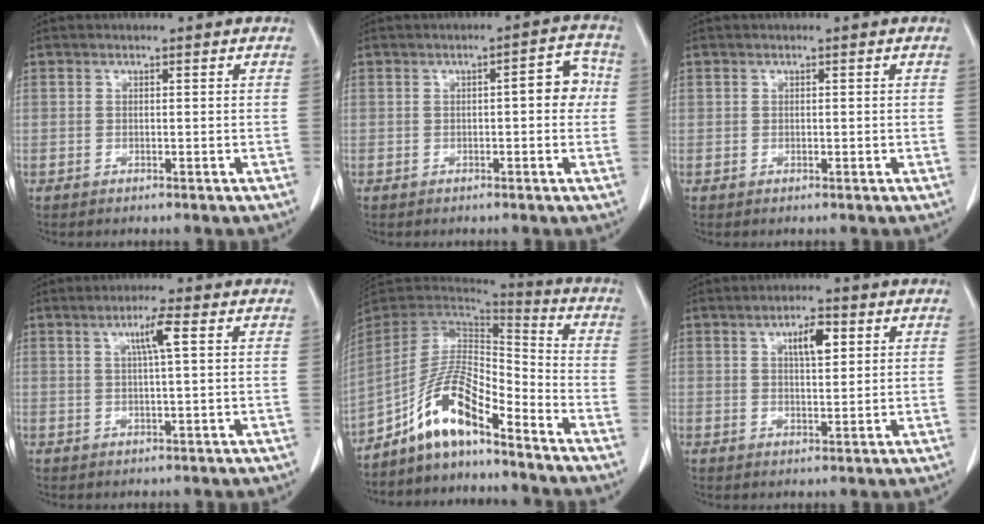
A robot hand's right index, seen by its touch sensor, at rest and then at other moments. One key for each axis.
{"total": 4.9, "fx": 0.2, "fy": 1.4, "fz": 4.6, "tx": -0.053, "ty": 0.019, "tz": -0.002}
{"total": 0.0}
{"total": 3.9, "fx": 1.3, "fy": -0.3, "fz": 3.7, "tx": -0.067, "ty": 0.003, "tz": 0.022}
{"total": 11.3, "fx": -7.9, "fy": 2.7, "fz": 7.7, "tx": -0.153, "ty": 0.021, "tz": -0.146}
{"total": 4.7, "fx": 1.9, "fy": 1.5, "fz": 4.1, "tx": -0.069, "ty": 0.003, "tz": 0.031}